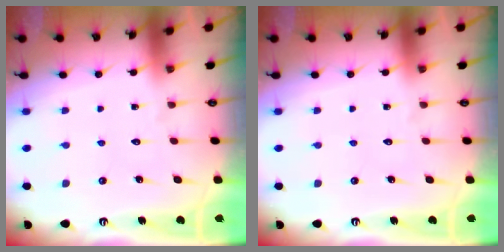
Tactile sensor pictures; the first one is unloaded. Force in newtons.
{"total": 0.0}